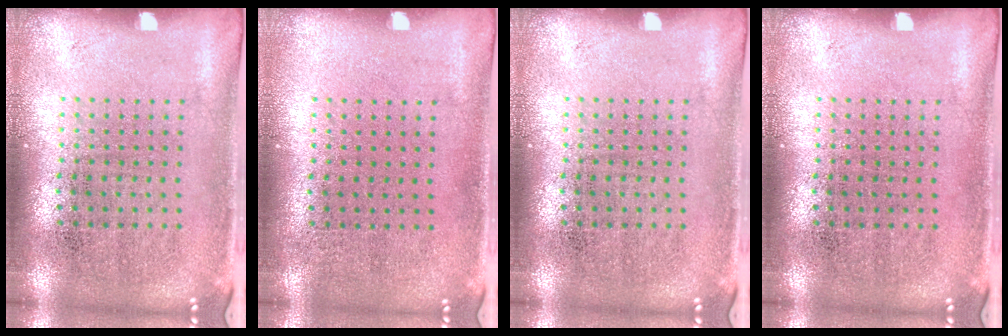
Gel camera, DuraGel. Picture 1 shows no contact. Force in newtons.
{"total": 0.0}
{"total": 0.0}
{"total": 0.0}